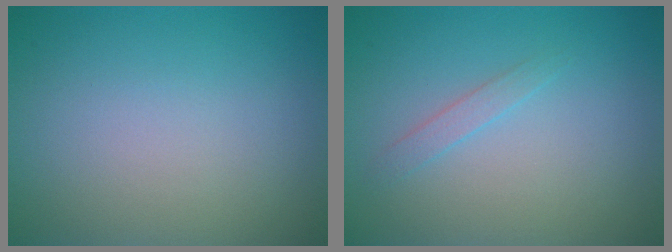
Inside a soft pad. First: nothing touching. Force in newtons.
{"total": 1.0, "press": 1.0, "slide": 0.0}